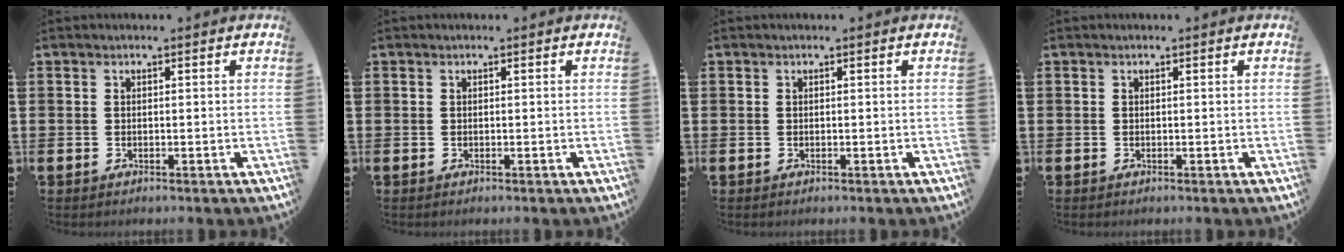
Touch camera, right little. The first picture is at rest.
{"total": 0.0}
{"total": 0.0}
{"total": 0.0}